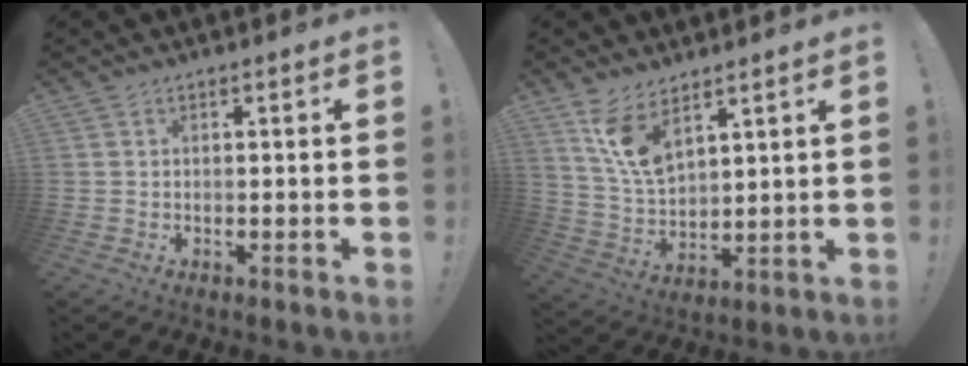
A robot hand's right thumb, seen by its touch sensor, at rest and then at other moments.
{"total": 10.9, "force": [7.4, 5.1, 6.1], "torque": [-0.123, -0.043, 0.143]}